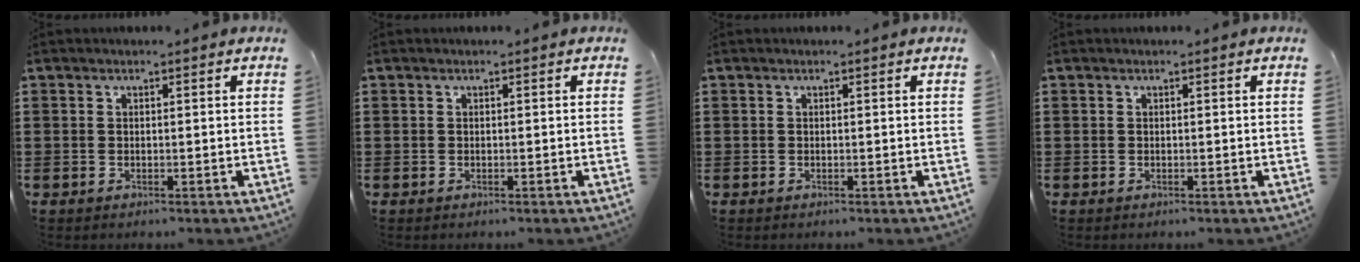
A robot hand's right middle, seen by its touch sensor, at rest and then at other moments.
{"total": 0.0}
{"total": 0.0}
{"total": 0.0}